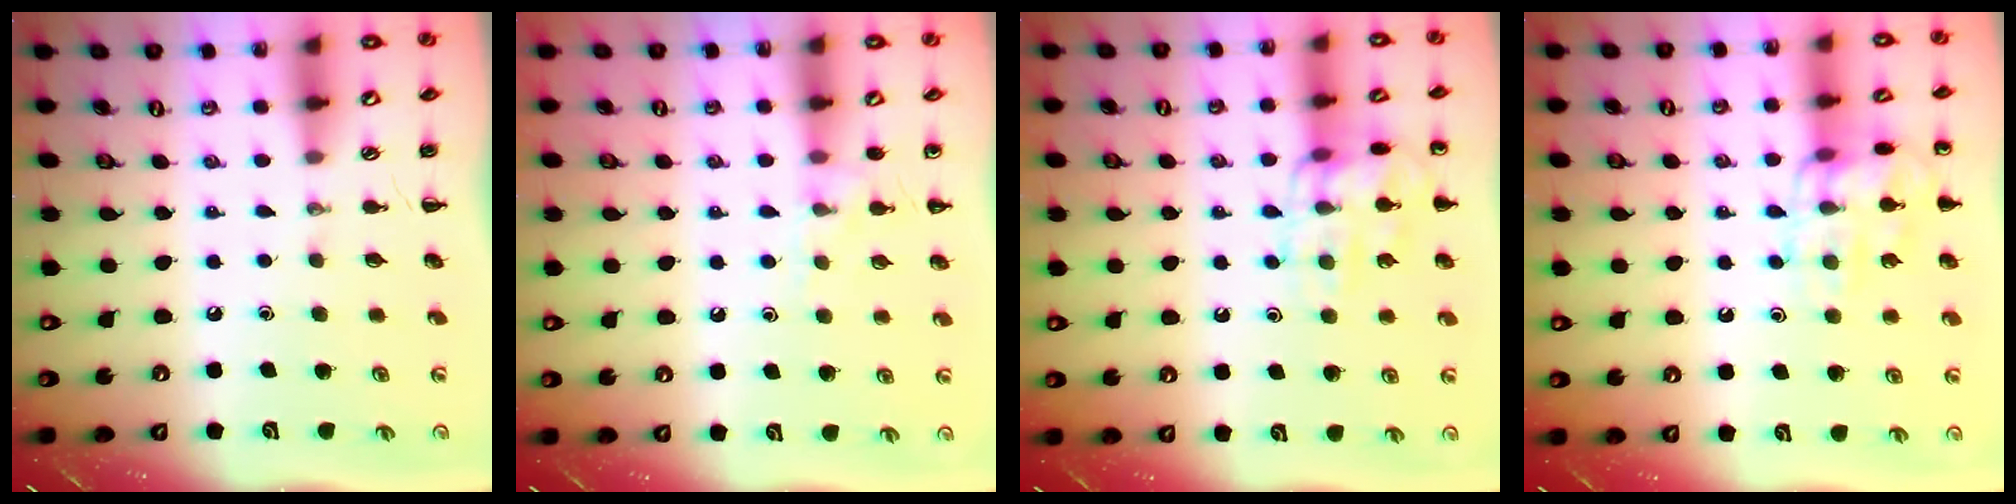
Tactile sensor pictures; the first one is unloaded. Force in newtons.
{"total": 7.9, "press": 7.7, "slide": 1.8}
{"total": 13.0, "press": 13.0, "slide": 0.7}
{"total": 13.0, "press": 13.0, "slide": 0.7}